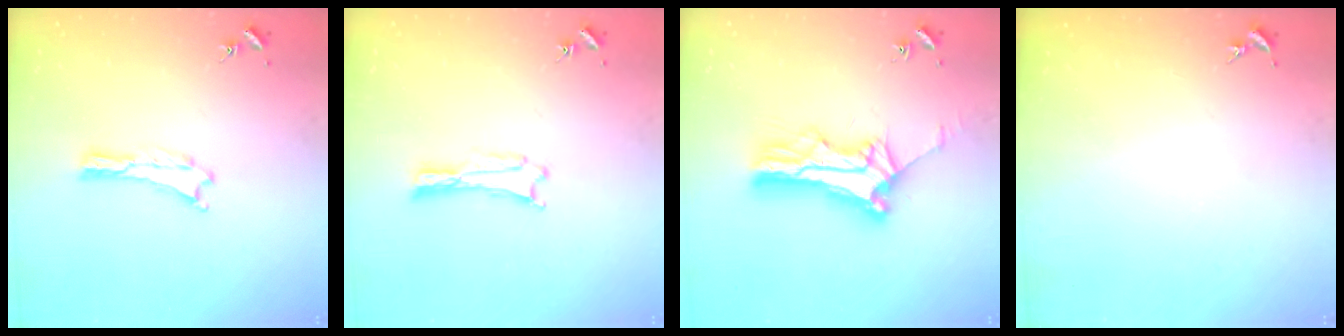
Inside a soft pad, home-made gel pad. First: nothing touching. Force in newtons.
{"total": 0.0}
{"total": 10.4, "press": 10.4, "slide": 0.8}
{"total": 0.0}